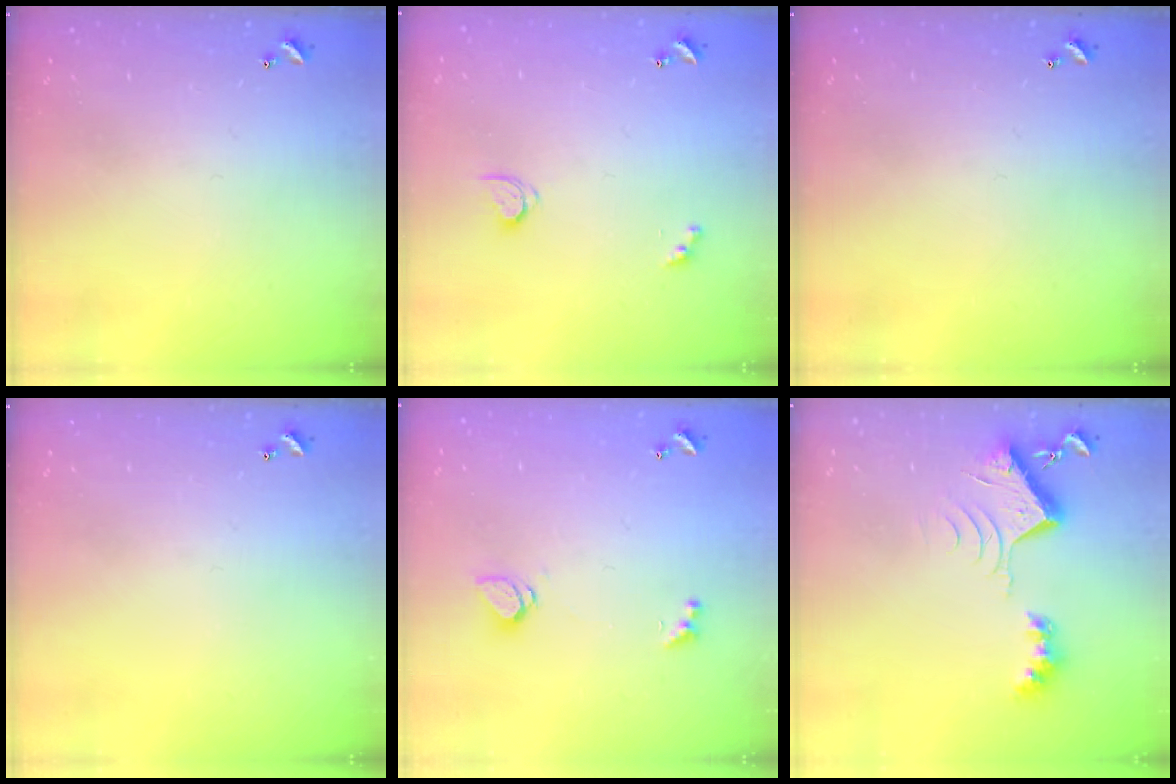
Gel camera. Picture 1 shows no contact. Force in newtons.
{"total": 2.8, "press": 2.8, "slide": 0.3}
{"total": 0.0}
{"total": 0.0}
{"total": 1.2, "press": 1.1, "slide": 0.5}
{"total": 8.0, "press": 8.0, "slide": 0.9}